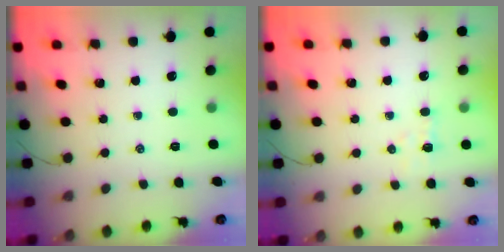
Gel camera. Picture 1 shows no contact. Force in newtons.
{"total": 4.3, "press": 4.2, "slide": 1.0}